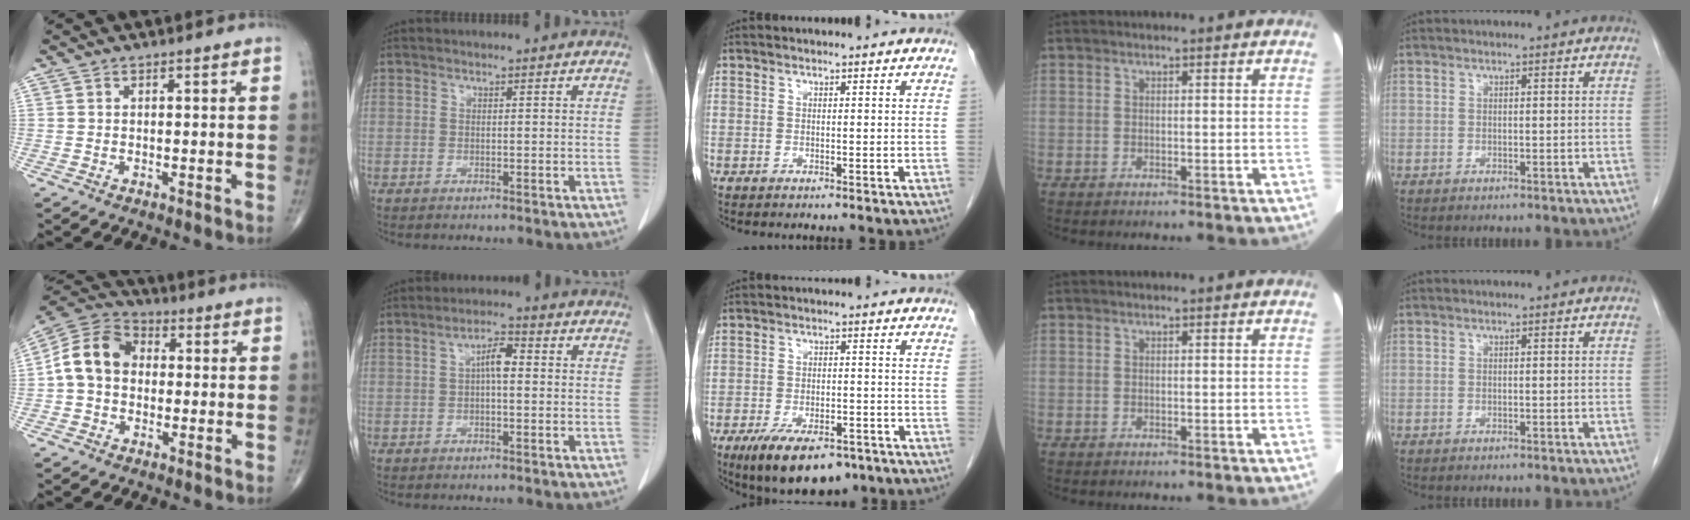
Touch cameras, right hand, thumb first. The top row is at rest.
{"thumb": {"total": 10.8, "force": [0.0, 8.5, 6.6], "torque": [-0.109, 0.034, -0.015]}, "index": {"total": 3.5, "force": [0.3, 1.1, 3.3], "torque": [-0.057, 0.013, 0.002]}, "middle": {"total": 11.5, "force": [-7.9, 4.6, 7.0], "torque": [-0.114, -0.008, -0.121]}}